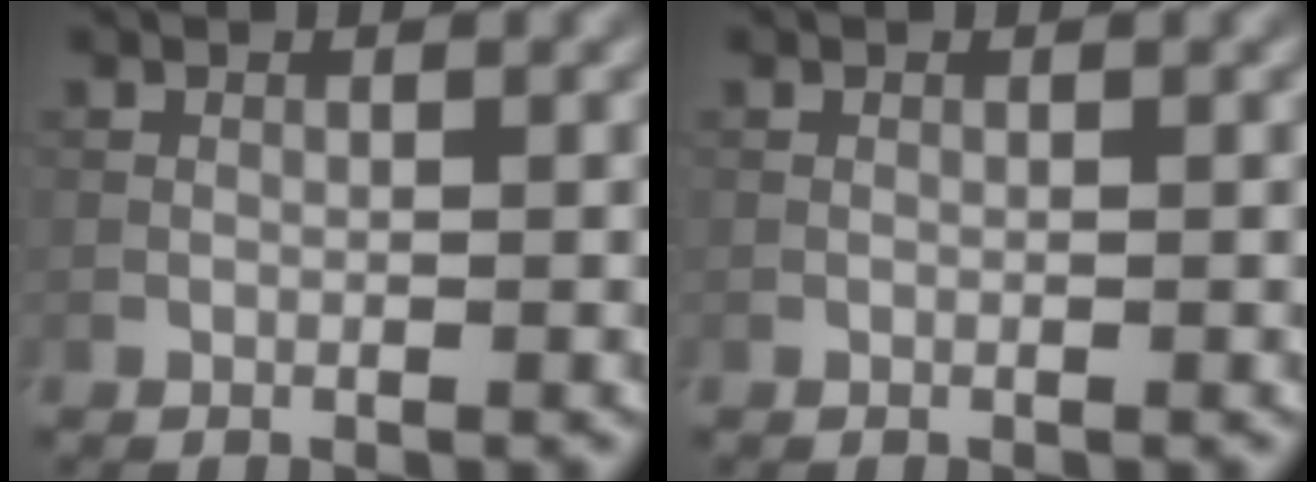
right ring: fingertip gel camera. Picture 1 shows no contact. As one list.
[{"total": 0.0}]